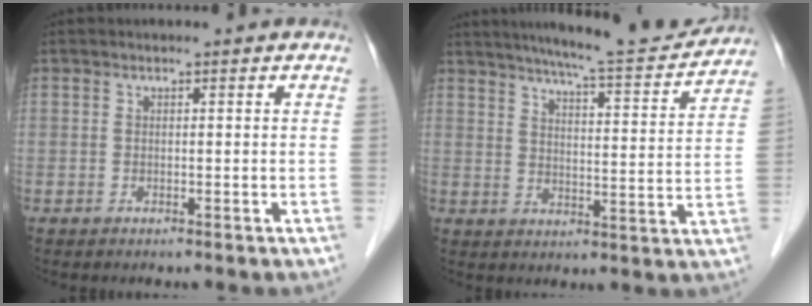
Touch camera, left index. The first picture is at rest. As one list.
[{"total": 15.3, "force": [14.1, 0.5, 6.0], "torque": [-0.091, -0.016, 0.189]}]